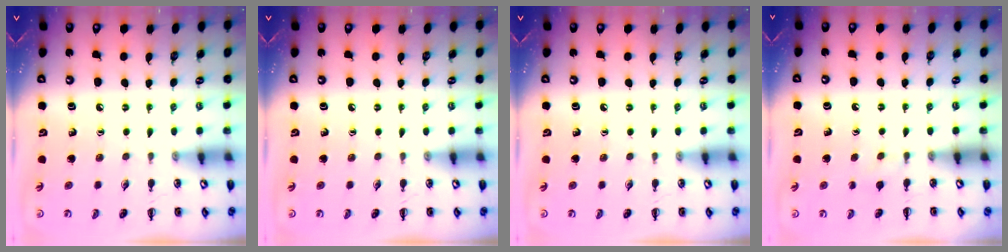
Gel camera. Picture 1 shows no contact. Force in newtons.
{"total": 0.0}
{"total": 0.0}
{"total": 1.9, "press": 1.7, "slide": 0.9}